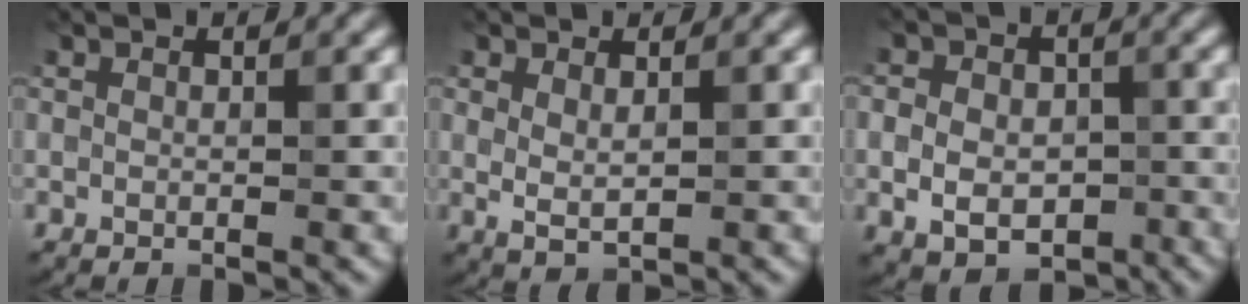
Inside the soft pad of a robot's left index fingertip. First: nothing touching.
{"total": 1.6, "force": [0.5, 0.6, 1.4], "torque": [-0.029, -0.005, 0.014]}
{"total": 6.1, "force": [-1.5, 4.5, 3.8], "torque": [-0.056, -0.010, -0.022]}